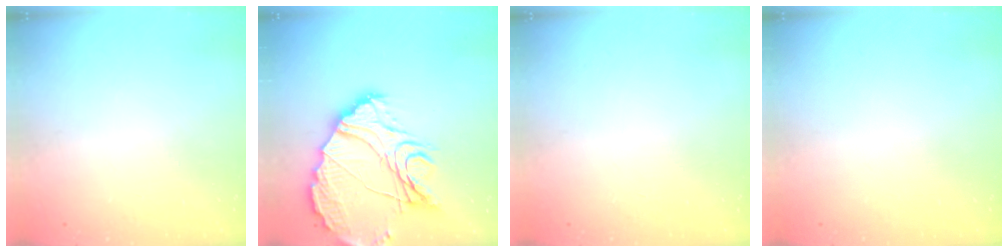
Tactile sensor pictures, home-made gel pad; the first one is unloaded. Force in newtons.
{"total": 17.9, "press": 17.8, "slide": 1.9}
{"total": 0.0}
{"total": 0.0}